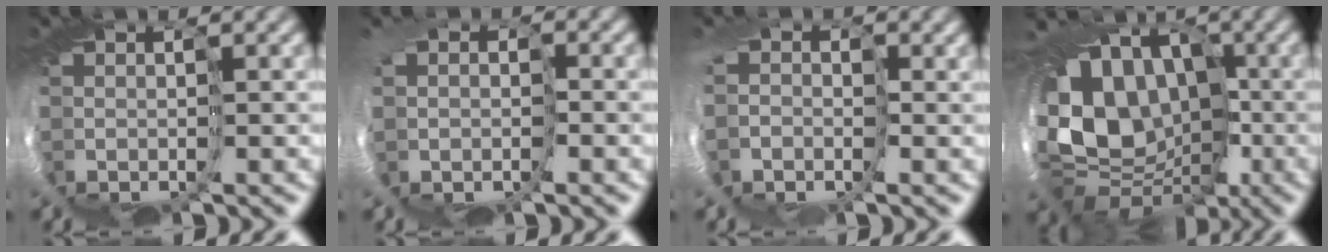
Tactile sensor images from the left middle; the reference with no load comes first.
{"total": 3.2, "force": [-0.2, 2.8, 1.5], "torque": [-0.033, -0.012, -0.002]}
{"total": 3.8, "force": [-1.5, 3.3, 1.2], "torque": [-0.029, -0.006, -0.039]}
{"total": 9.0, "force": [0.7, 7.8, 4.5], "torque": [-0.095, -0.013, 0.000]}